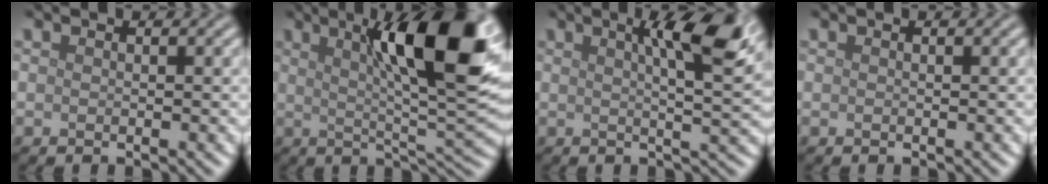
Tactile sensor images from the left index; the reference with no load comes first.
{"total": 12.3, "force": [4.4, 2.6, 11.2], "torque": [-0.154, 0.011, 0.068]}
{"total": 7.4, "force": [2.8, 1.4, 6.7], "torque": [-0.079, 0.010, 0.038]}
{"total": 0.0}